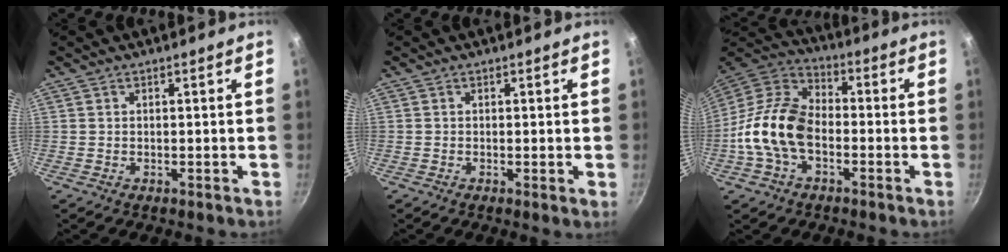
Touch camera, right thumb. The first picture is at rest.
{"total": 0.8, "force": [0.0, 0.0, 0.8], "torque": [-0.011, -0.005, -0.005]}
{"total": 15.0, "force": [-3.5, 9.5, 11.2], "torque": [-0.185, 0.041, -0.086]}